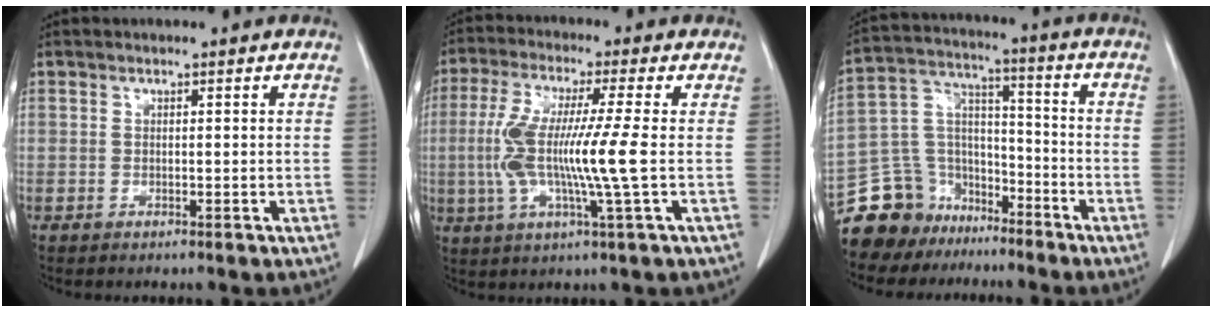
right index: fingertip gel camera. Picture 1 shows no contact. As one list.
[{"total": 11.6, "force": [-0.8, -0.1, 11.6], "torque": [-0.244, -0.003, -0.020]}, {"total": 13.5, "force": [-10.1, 8.9, 1.5], "torque": [-0.046, 0.074, -0.173]}]